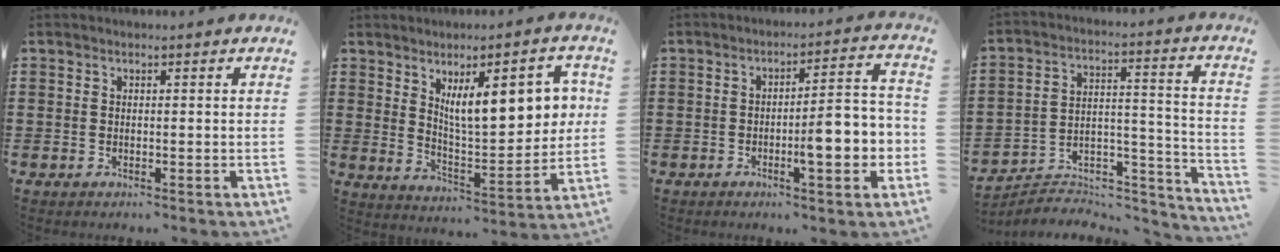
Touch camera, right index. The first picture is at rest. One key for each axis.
{"total": 11.8, "fx": 4.6, "fy": 4.4, "fz": 10.0, "tx": -0.155, "ty": -0.007, "tz": 0.076}
{"total": 8.4, "fx": -2.3, "fy": 2.2, "fz": 7.8, "tx": -0.102, "ty": -0.009, "tz": -0.042}
{"total": 5.0, "fx": -4.6, "fy": 1.8, "fz": 0.8, "tx": -0.012, "ty": 0.003, "tz": -0.093}